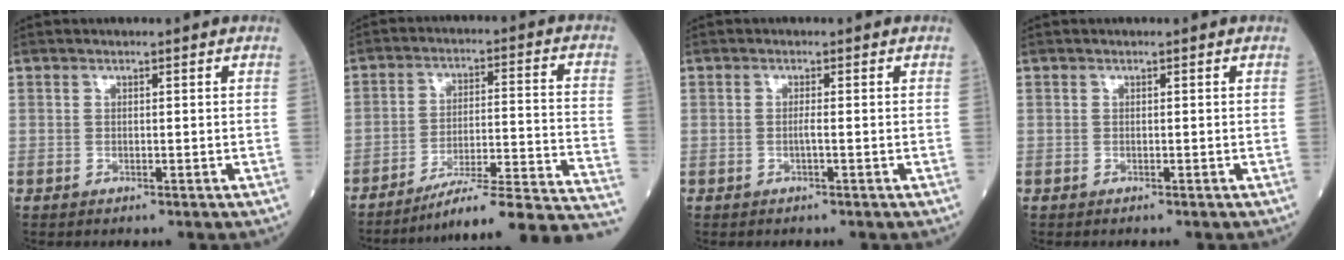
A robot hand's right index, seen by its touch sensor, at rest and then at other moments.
{"total": 21.1, "force": [-19.1, -1.0, 8.9], "torque": [-0.060, 0.007, -0.266]}
{"total": 0.9, "force": [-0.3, -0.2, 0.8], "torque": [-0.016, 0.001, -0.007]}
{"total": 0.0}